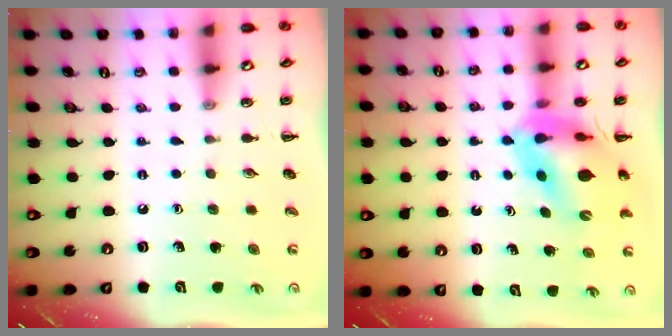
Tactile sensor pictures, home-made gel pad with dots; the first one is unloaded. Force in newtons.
{"total": 12.0, "press": 11.4, "slide": 3.6}